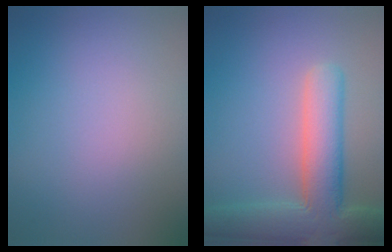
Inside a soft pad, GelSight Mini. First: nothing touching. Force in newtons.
{"total": 7.6, "press": 7.6, "slide": 0.6}